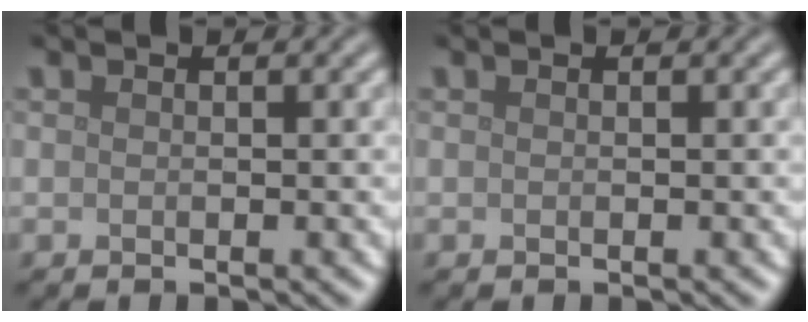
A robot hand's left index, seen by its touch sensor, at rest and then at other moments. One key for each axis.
{"total": 0.0}